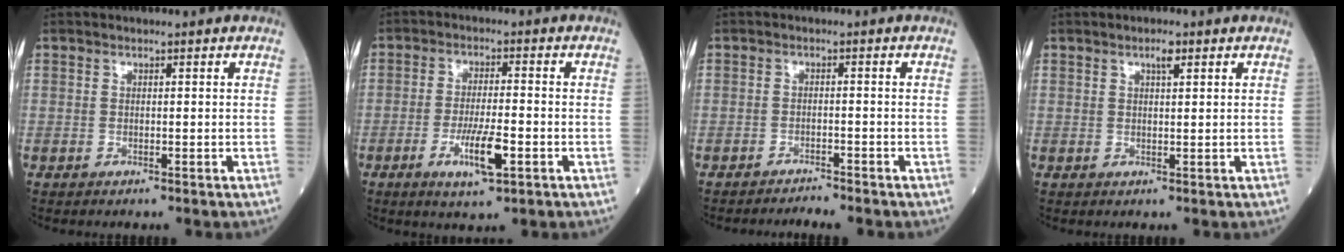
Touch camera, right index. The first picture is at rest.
{"total": 7.5, "force": [-2.9, 1.5, 6.8], "torque": [-0.130, -0.010, -0.046]}
{"total": 3.2, "force": [-3.1, 0.1, 0.6], "torque": [-0.017, -0.004, -0.047]}
{"total": 2.3, "force": [1.2, 0.7, 1.8], "torque": [-0.038, 0.003, 0.023]}